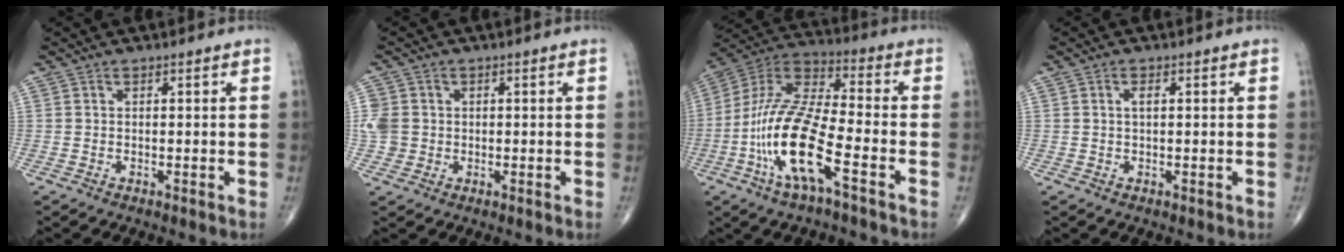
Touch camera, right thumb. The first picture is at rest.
{"total": 6.2, "force": [0.2, 5.8, 2.4], "torque": [-0.048, 0.013, 0.010]}
{"total": 17.8, "force": [-6.5, 4.9, 15.8], "torque": [-0.330, 0.034, -0.127]}
{"total": 2.9, "force": [0.5, 1.3, 2.6], "torque": [-0.048, 0.004, 0.007]}